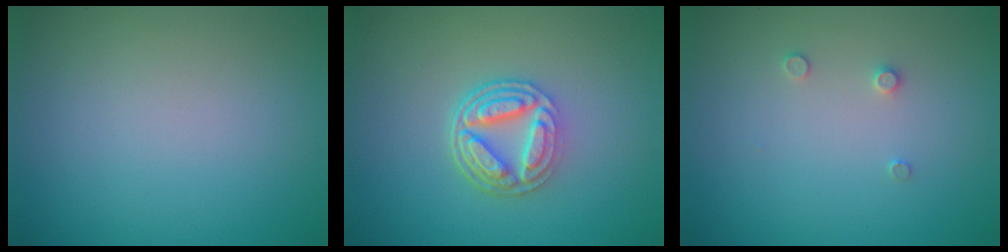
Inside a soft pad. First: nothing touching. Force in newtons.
{"total": 5.1, "press": 3.7, "slide": 3.4}
{"total": 0.8, "press": 0.8, "slide": 0.0}